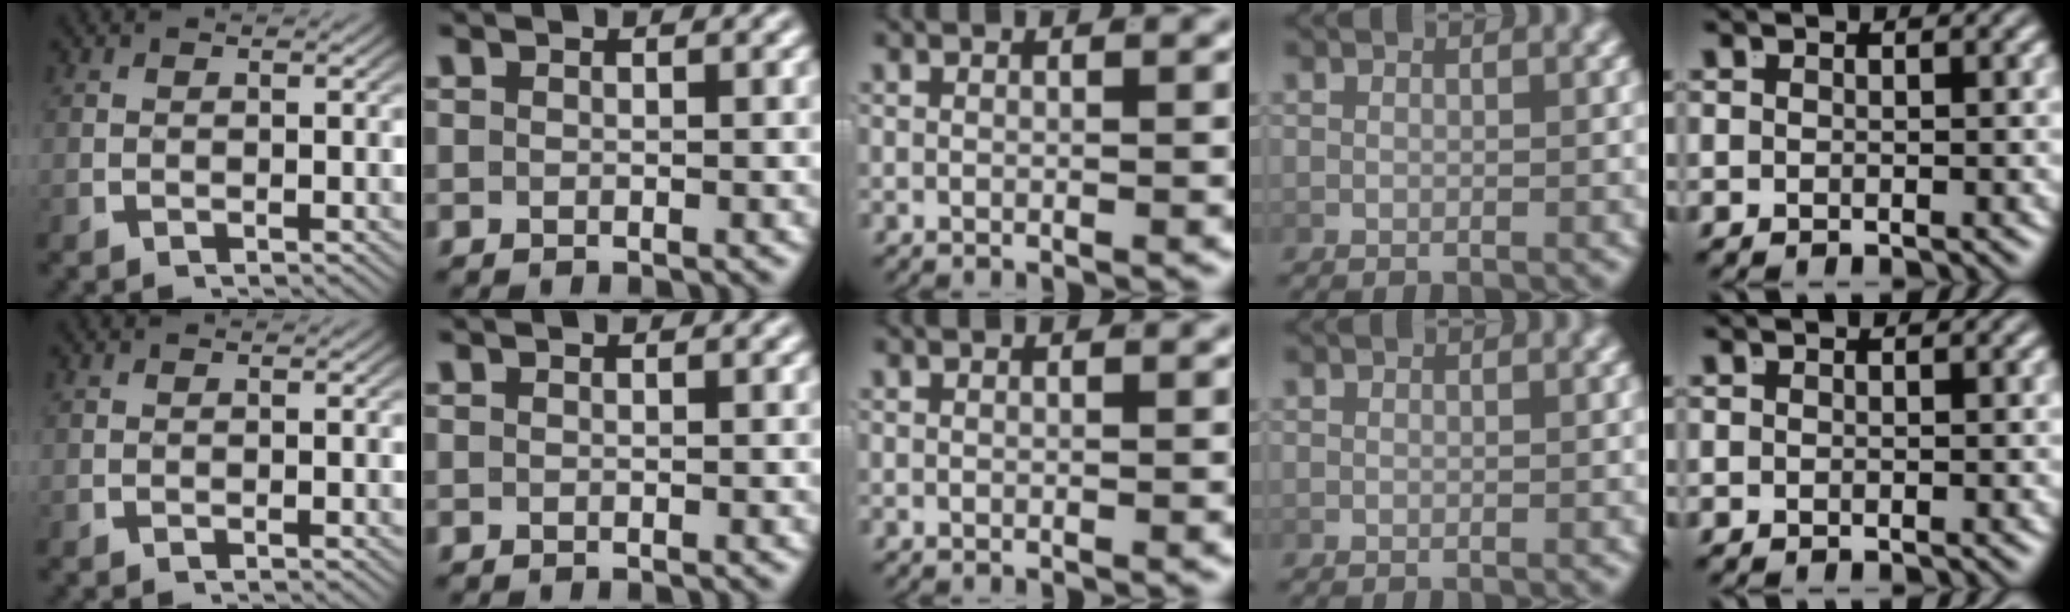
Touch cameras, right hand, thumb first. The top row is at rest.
{}